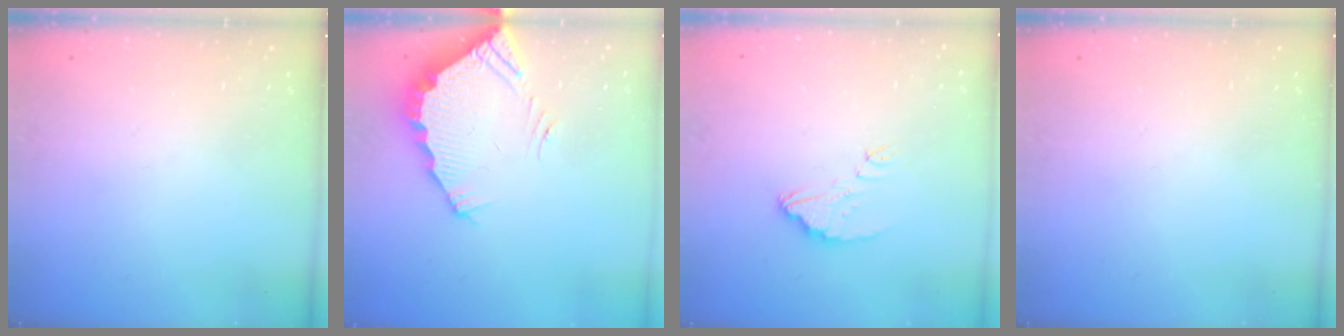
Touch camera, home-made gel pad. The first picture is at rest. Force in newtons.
{"total": 3.7, "press": 3.7, "slide": 0.3}
{"total": 3.9, "press": 3.9, "slide": 0.3}
{"total": 0.0}